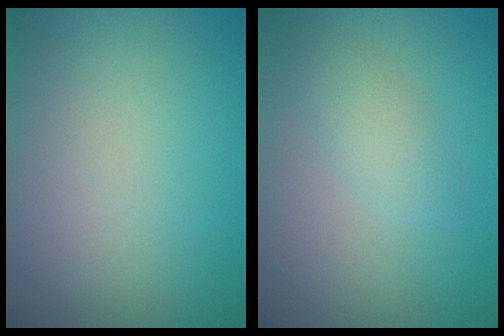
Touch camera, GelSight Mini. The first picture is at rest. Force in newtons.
{"total": 1.9, "press": 1.9, "slide": 0.0}